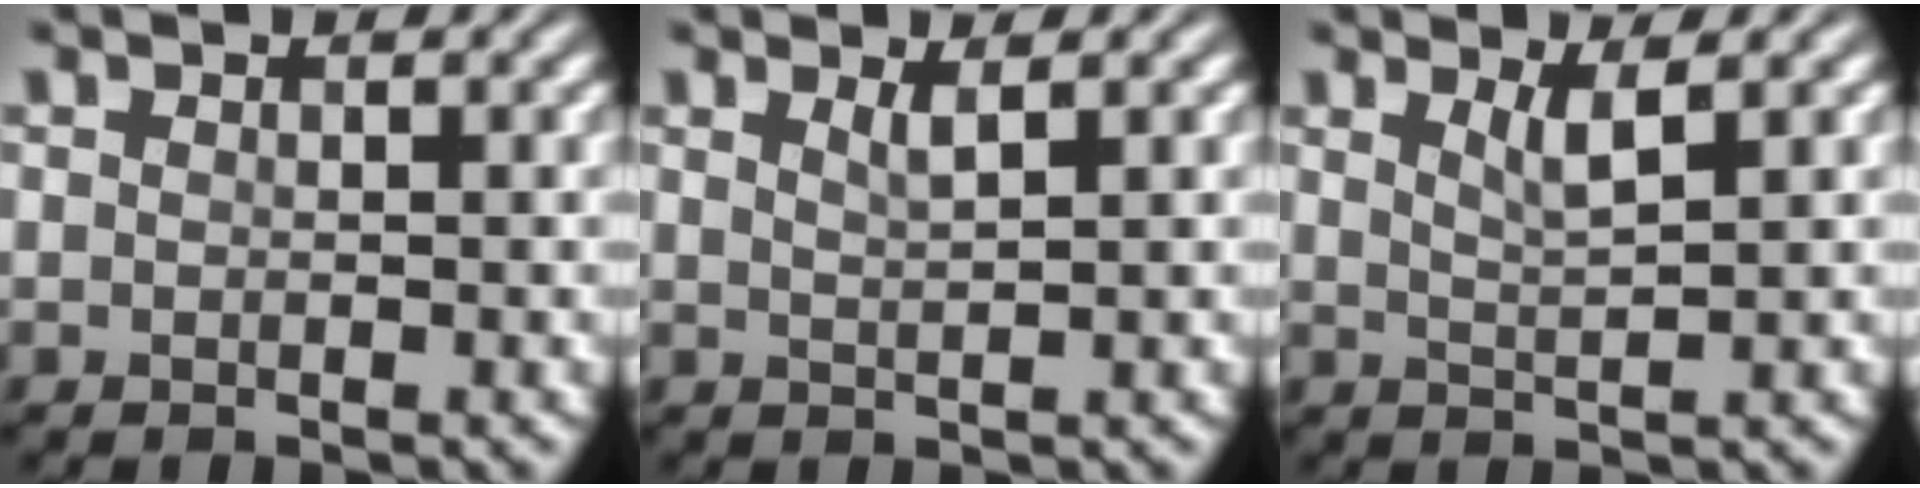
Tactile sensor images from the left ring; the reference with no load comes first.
{"total": 1.5, "force": [0.8, 0.4, 1.1], "torque": [-0.013, 0.002, 0.011]}
{"total": 2.1, "force": [1.1, 0.5, 1.7], "torque": [-0.026, -0.002, 0.018]}